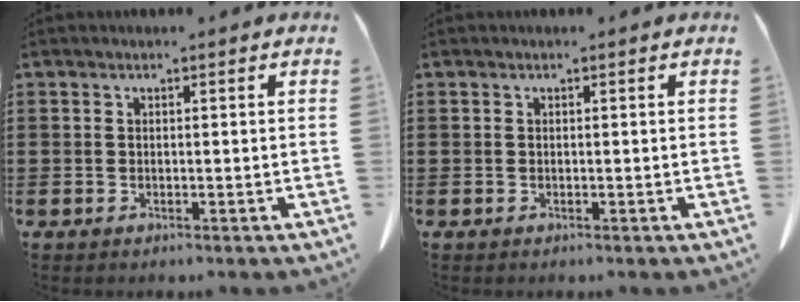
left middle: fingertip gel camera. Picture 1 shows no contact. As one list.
[{"total": 0.0}]